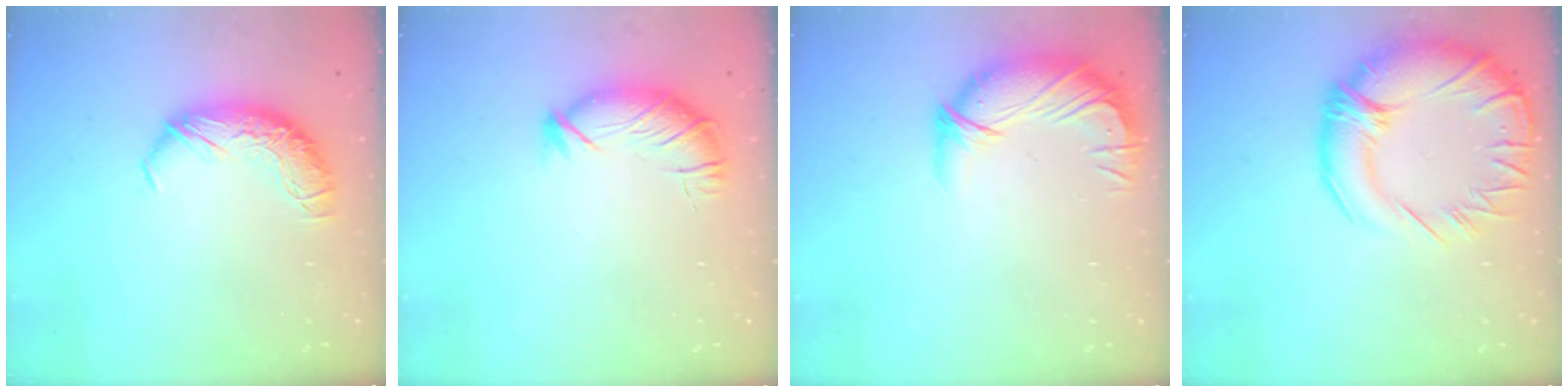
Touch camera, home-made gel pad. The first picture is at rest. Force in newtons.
{"total": 3.6, "press": 3.5, "slide": 0.8}
{"total": 2.9, "press": 0.1, "slide": 2.9}
{"total": 12.7, "press": 11.4, "slide": 5.6}